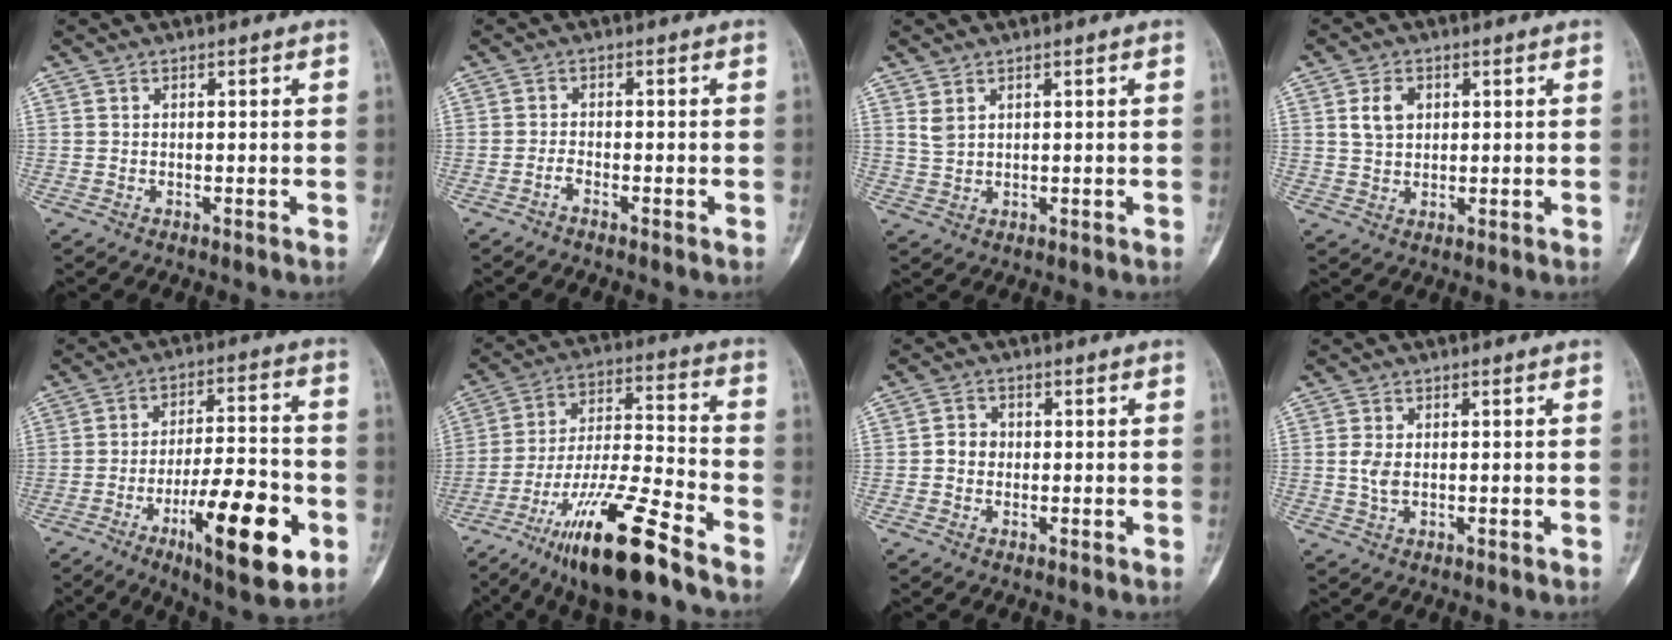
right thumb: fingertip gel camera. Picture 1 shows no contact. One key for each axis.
{"total": 1.1, "fx": -1.0, "fy": 0.0, "fz": 0.4, "tx": -0.013, "ty": 0.005, "tz": -0.025}
{"total": 2.4, "fx": 1.4, "fy": 1.3, "fz": 1.4, "tx": -0.027, "ty": -0.005, "tz": 0.039}
{"total": 4.5, "fx": 1.4, "fy": 3.3, "fz": 2.8, "tx": -0.039, "ty": -0.001, "tz": 0.027}
{"total": 18.9, "fx": -7.2, "fy": 5.6, "fz": 16.5, "tx": -0.247, "ty": 0.027, "tz": -0.105}
{"total": 19.7, "fx": -13.1, "fy": 3.2, "fz": 14.4, "tx": -0.287, "ty": 0.056, "tz": -0.233}
{"total": 2.7, "fx": -0.3, "fy": 2.4, "fz": 1.1, "tx": -0.005, "ty": 0.007, "tz": -0.011}
{"total": 2.7, "fx": 0.0, "fy": 1.5, "fz": 2.2, "tx": -0.050, "ty": -0.001, "tz": -0.001}